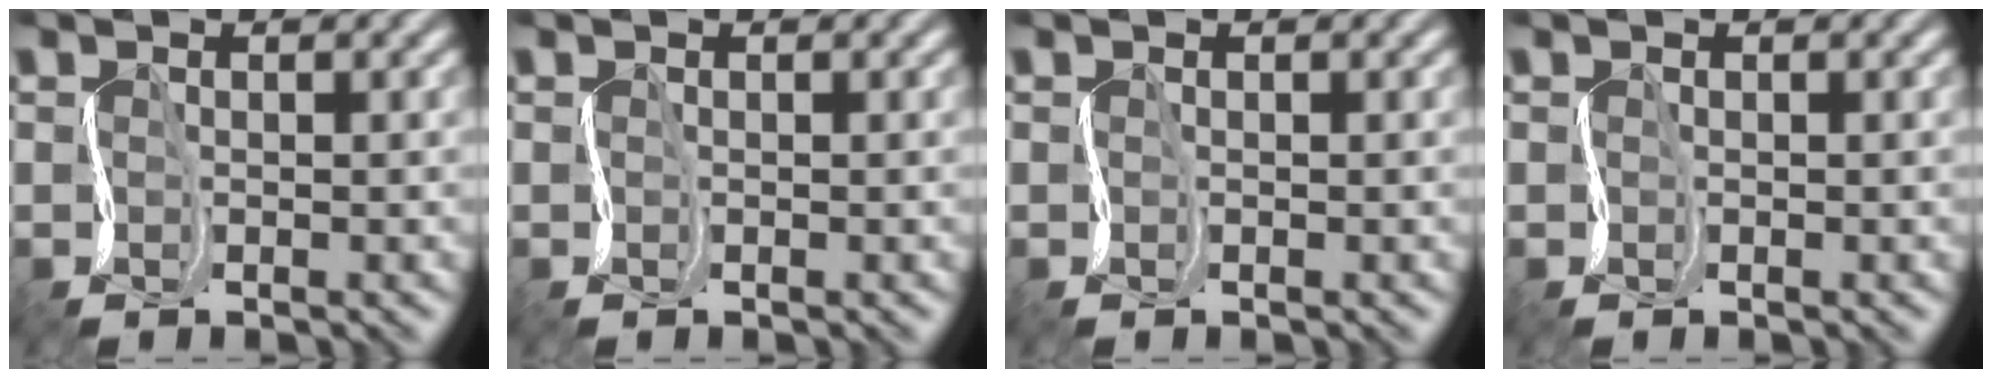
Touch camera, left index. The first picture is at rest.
{"total": 0.0}
{"total": 0.0}
{"total": 0.0}